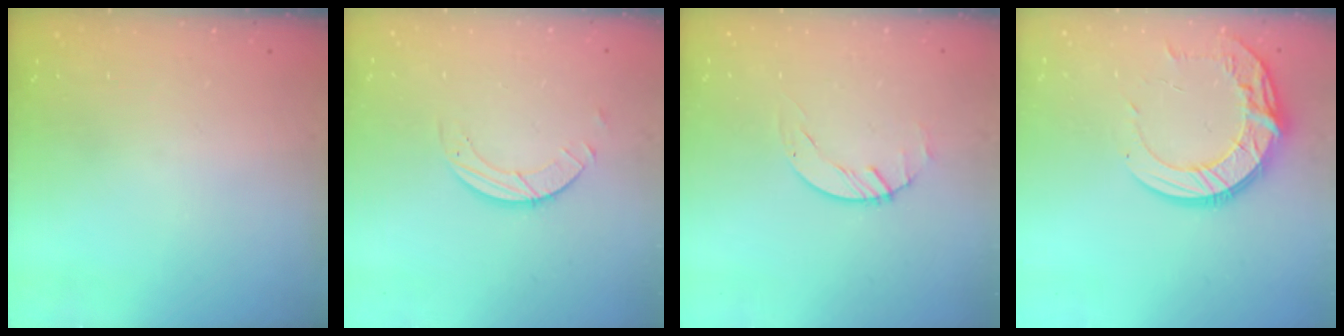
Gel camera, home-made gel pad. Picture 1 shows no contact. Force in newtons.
{"total": 3.2, "press": 3.1, "slide": 0.3}
{"total": 0.6, "press": 0.6, "slide": 0.1}
{"total": 13.6, "press": 13.5, "slide": 1.2}